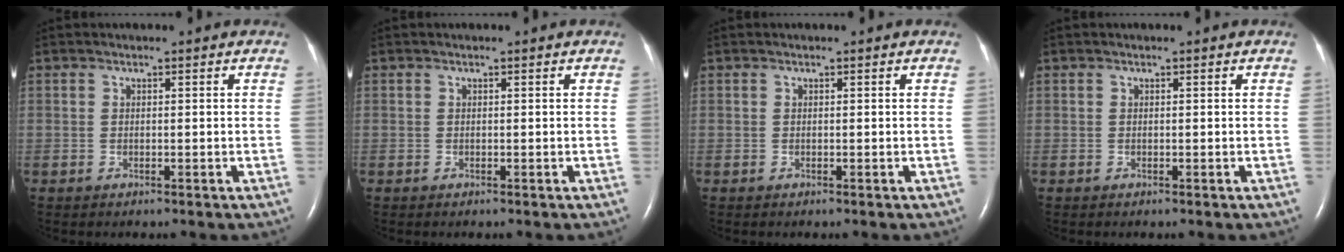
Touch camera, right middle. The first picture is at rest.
{"total": 0.0}
{"total": 0.0}
{"total": 0.0}